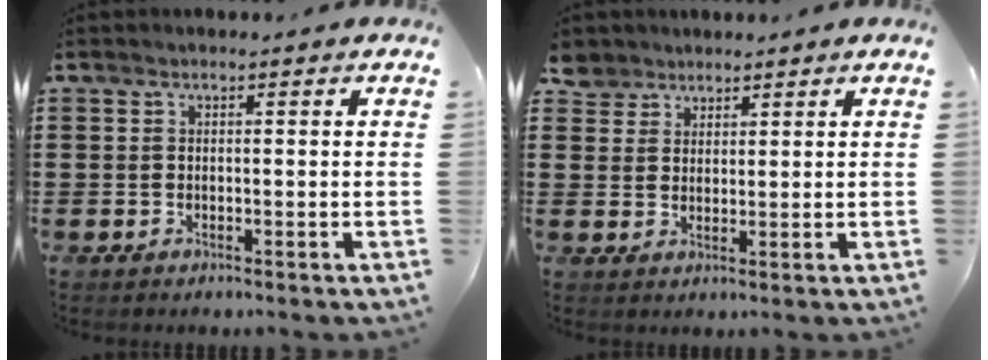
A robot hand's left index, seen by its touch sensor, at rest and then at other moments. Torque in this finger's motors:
{"motor_torque": [0.12, -0.12, 0.00, -0.01]}